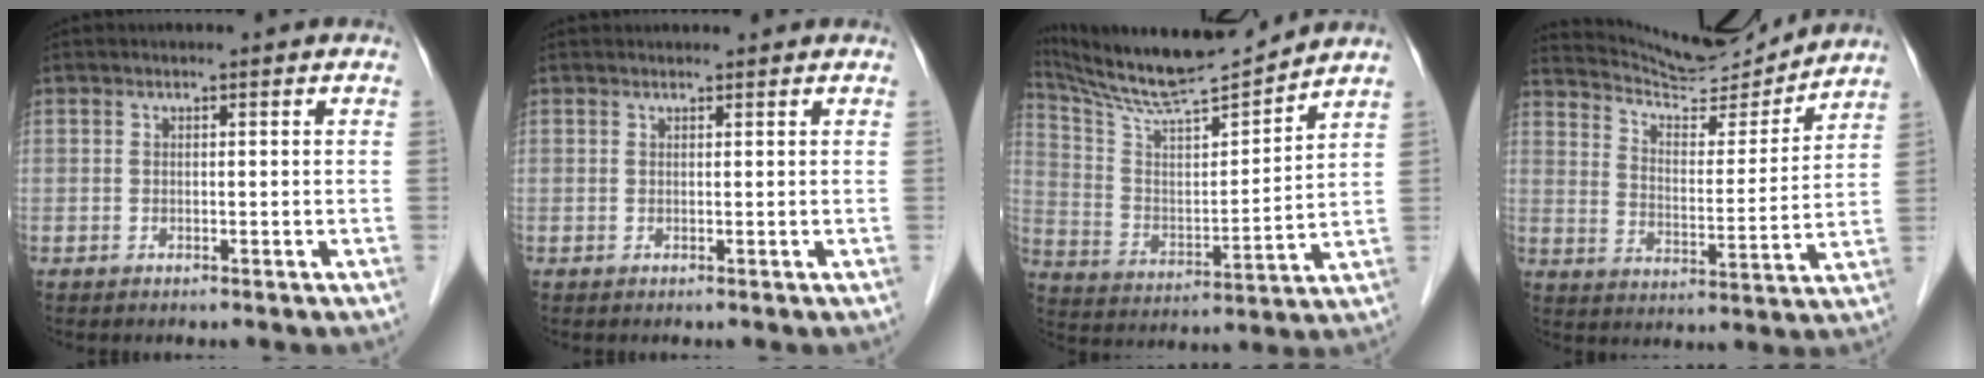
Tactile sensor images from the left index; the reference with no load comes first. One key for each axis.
{"total": 2.1, "fx": 2.1, "fy": 0.5, "fz": 0.2, "tx": -0.006, "ty": 0.022, "tz": 0.027}
{"total": 15.1, "fx": 14.4, "fy": -0.4, "fz": 4.5, "tx": -0.098, "ty": -0.008, "tz": 0.258}
{"total": 14.1, "fx": 13.7, "fy": 0.9, "fz": 2.9, "tx": -0.059, "ty": -0.009, "tz": 0.212}